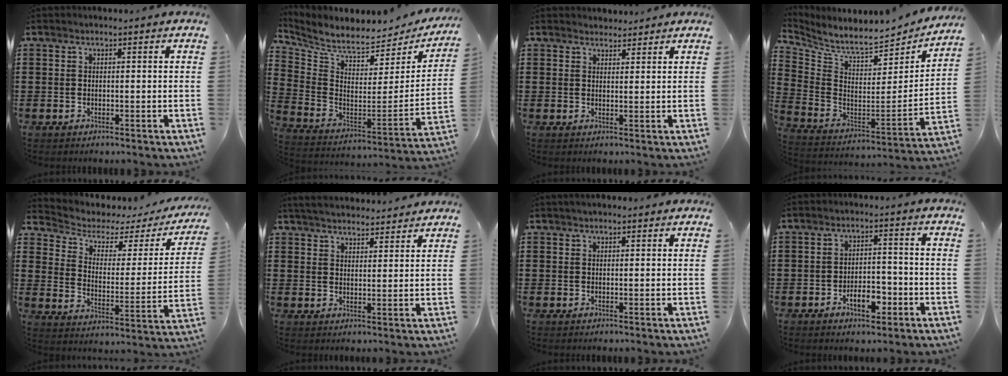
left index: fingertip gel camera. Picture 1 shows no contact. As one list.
[{"total": 5.6, "force": [5.1, 1.2, 2.1], "torque": [-0.070, -0.052, 0.085]}, {"total": 2.2, "force": [2.1, 0.8, 0.0], "torque": [0.003, -0.002, 0.039]}, {"total": 7.3, "force": [6.6, 0.8, 3.0], "torque": [-0.091, -0.059, 0.108]}, {"total": 3.4, "force": [2.5, 1.8, 1.6], "torque": [-0.051, -0.017, 0.034]}, {"total": 4.0, "force": [3.9, 0.3, 0.5], "torque": [-0.023, -0.013, 0.072]}, {"total": 1.0, "force": [0.8, 0.4, 0.4], "torque": [-0.009, 0.004, 0.014]}, {"total": 5.2, "force": [-2.7, 2.5, 3.7], "torque": [-0.053, 0.006, -0.051]}]